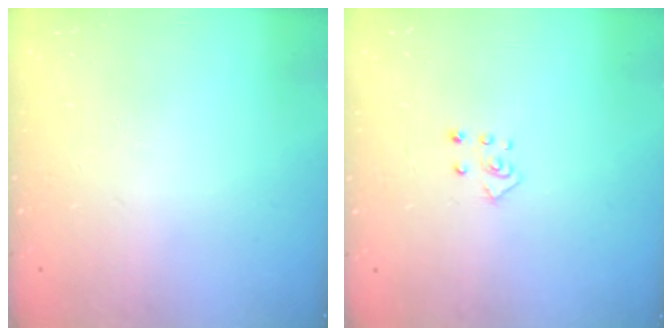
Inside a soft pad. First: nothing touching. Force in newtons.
{"total": 3.9, "press": 3.8, "slide": 0.3}